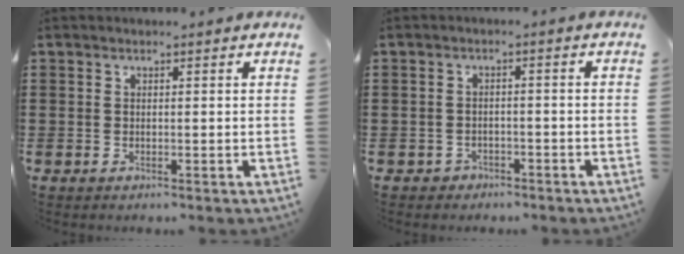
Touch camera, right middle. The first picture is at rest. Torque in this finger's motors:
{"motor_torque": [-0.16, -0.19, -0.02, -0.01]}